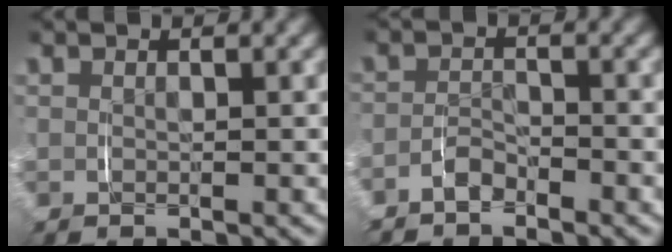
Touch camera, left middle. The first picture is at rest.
{"total": 2.3, "force": [-2.3, 0.2, -0.2], "torque": [0.000, -0.002, -0.046]}